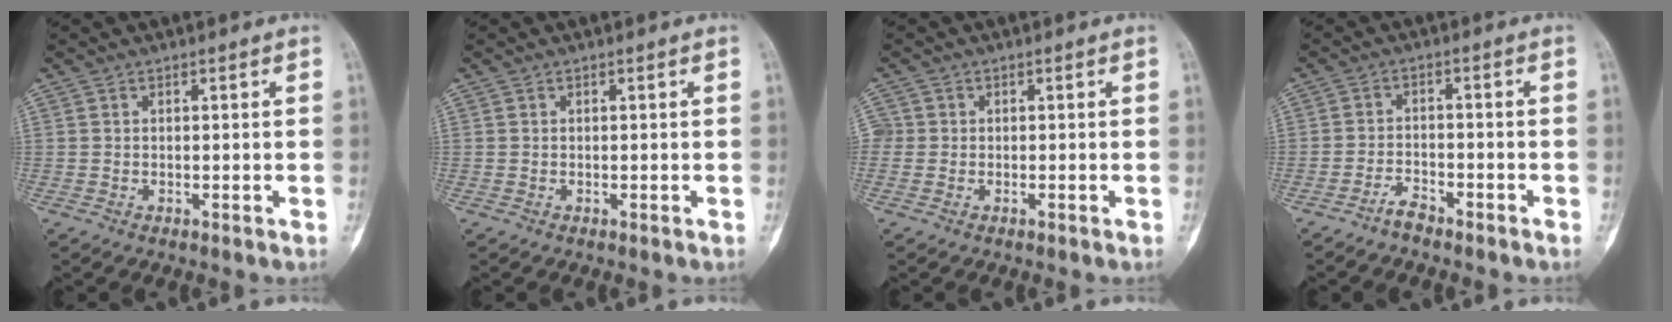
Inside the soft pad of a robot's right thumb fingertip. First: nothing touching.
{"total": 0.0}
{"total": 2.3, "force": [0.0, 2.2, 0.6], "torque": [-0.001, 0.008, -0.001]}
{"total": 2.8, "force": [-2.5, 0.6, 0.9], "torque": [-0.019, 0.015, -0.051]}